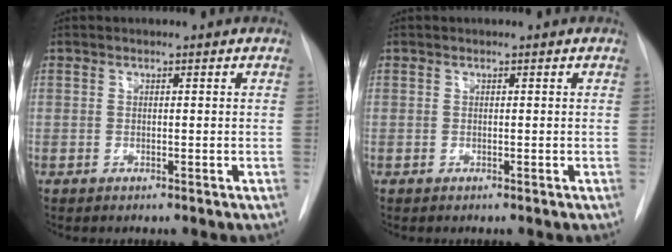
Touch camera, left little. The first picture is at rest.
{"total": 0.0}